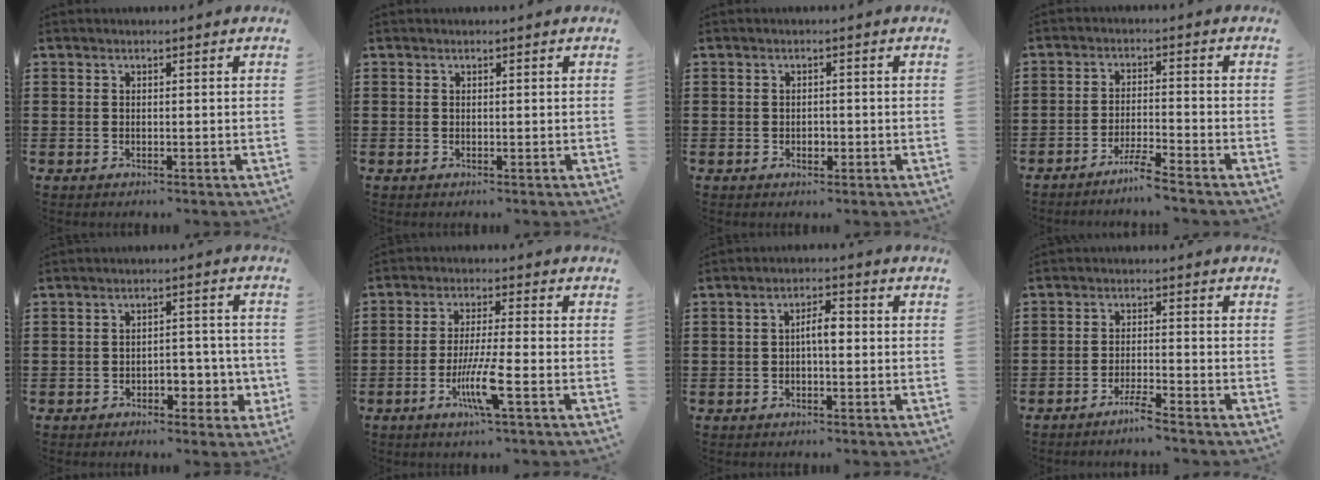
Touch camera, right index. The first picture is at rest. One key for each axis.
{"total": 0.0}
{"total": 1.3, "fx": -0.4, "fy": 0.9, "fz": 0.9, "tx": -0.019, "ty": 0.001, "tz": -0.008}
{"total": 3.9, "fx": -3.5, "fy": -0.5, "fz": 1.4, "tx": -0.040, "ty": -0.007, "tz": -0.073}
{"total": 4.4, "fx": -2.0, "fy": 2.8, "fz": 2.8, "tx": -0.033, "ty": 0.002, "tz": -0.039}
{"total": 7.3, "fx": -2.9, "fy": 0.5, "fz": 6.7, "tx": -0.135, "ty": -0.017, "tz": -0.056}
{"total": 3.4, "fx": -0.2, "fy": 1.1, "fz": 3.2, "tx": -0.059, "ty": 0.007, "tz": -0.006}
{"total": 2.9, "fx": -2.6, "fy": -0.3, "fz": 1.3, "tx": -0.030, "ty": -0.001, "tz": -0.051}